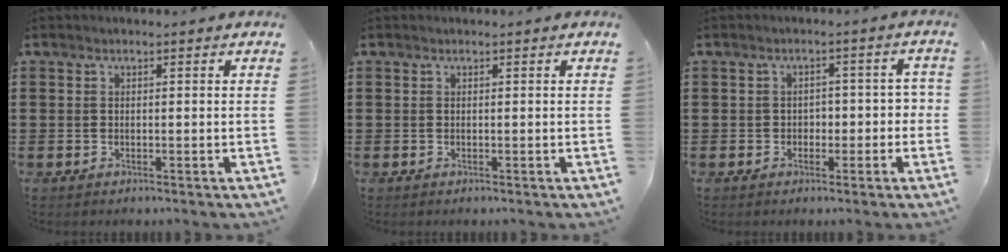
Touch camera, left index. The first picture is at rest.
{"total": 0.0}
{"total": 2.7, "force": [-0.7, 2.2, 1.5], "torque": [-0.037, 0.009, -0.019]}